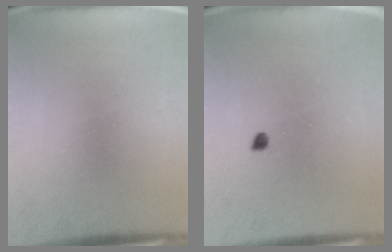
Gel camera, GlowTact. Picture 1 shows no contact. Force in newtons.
{"total": 1.0}